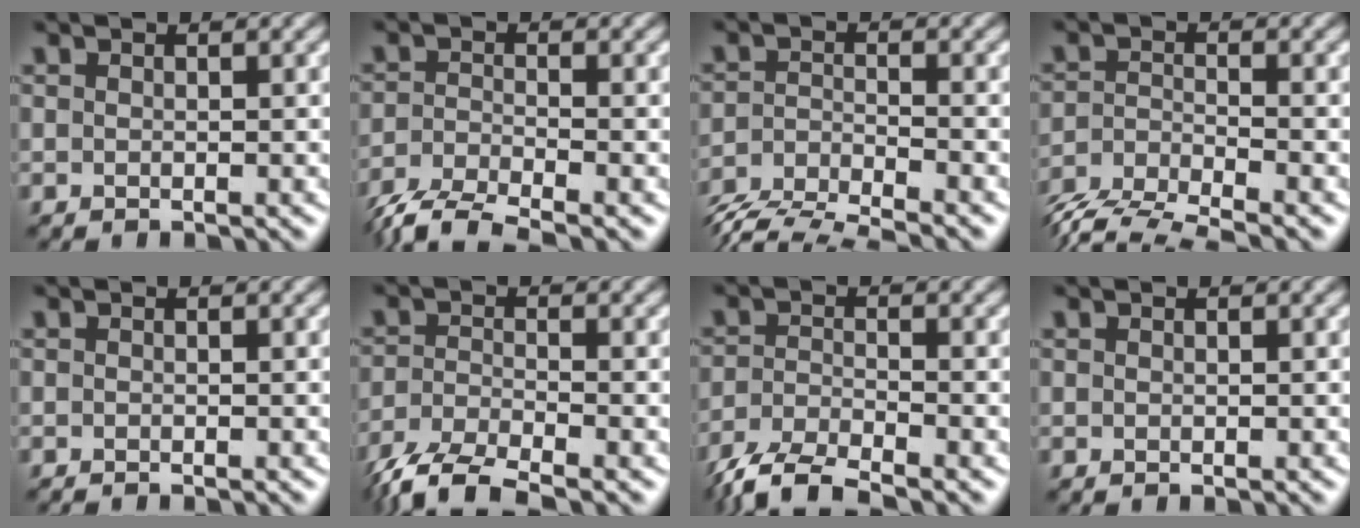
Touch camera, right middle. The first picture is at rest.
{"total": 5.4, "force": [-4.5, 1.1, 2.7], "torque": [-0.059, -0.018, -0.094]}
{"total": 5.1, "force": [-4.7, 0.8, 1.7], "torque": [-0.036, -0.011, -0.090]}
{"total": 5.1, "force": [-4.6, 0.9, 2.2], "torque": [-0.045, -0.013, -0.091]}
{"total": 0.8, "force": [-0.7, 0.1, 0.3], "torque": [0.003, -0.004, -0.012]}
{"total": 5.7, "force": [-4.5, 1.4, 3.2], "torque": [-0.066, -0.015, -0.094]}
{"total": 5.5, "force": [-4.6, 1.1, 2.7], "torque": [-0.054, -0.014, -0.095]}
{"total": 0.0}